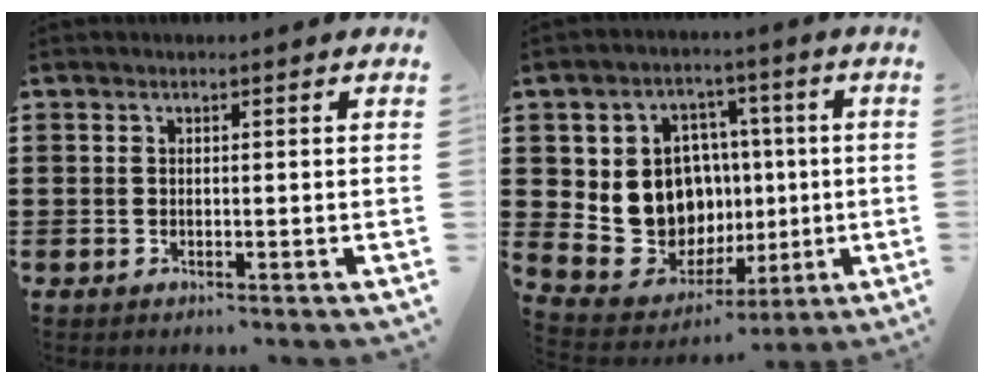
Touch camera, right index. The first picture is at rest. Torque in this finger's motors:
{"motor_torque": [2.14, 0.00, 1.05, 0.21]}